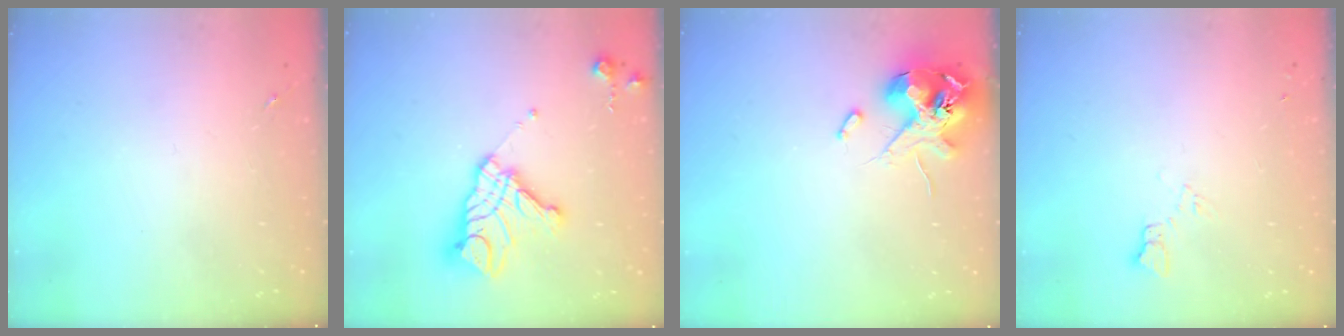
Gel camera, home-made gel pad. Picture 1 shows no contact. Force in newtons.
{"total": 18.0, "press": 17.9, "slide": 1.7}
{"total": 13.6, "press": 13.5, "slide": 1.9}
{"total": 5.3, "press": 5.3, "slide": 0.4}